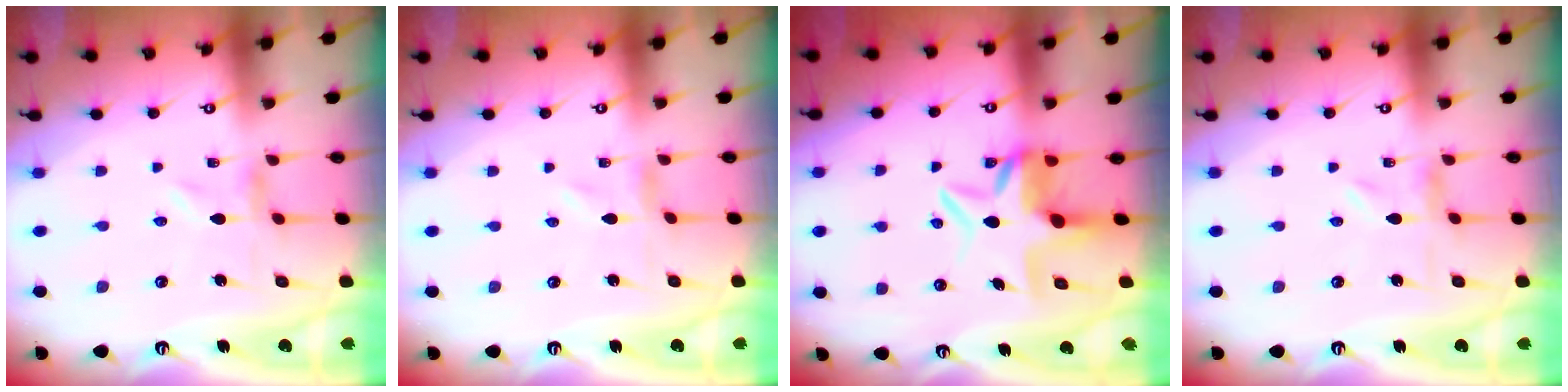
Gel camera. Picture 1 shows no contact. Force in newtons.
{"total": 1.2, "press": 1.2, "slide": 0.2}
{"total": 6.8, "press": 6.8, "slide": 0.8}
{"total": 0.7, "press": 0.7, "slide": 0.2}